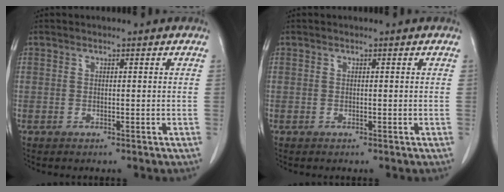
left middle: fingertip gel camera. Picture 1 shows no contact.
{"total": 0.0}